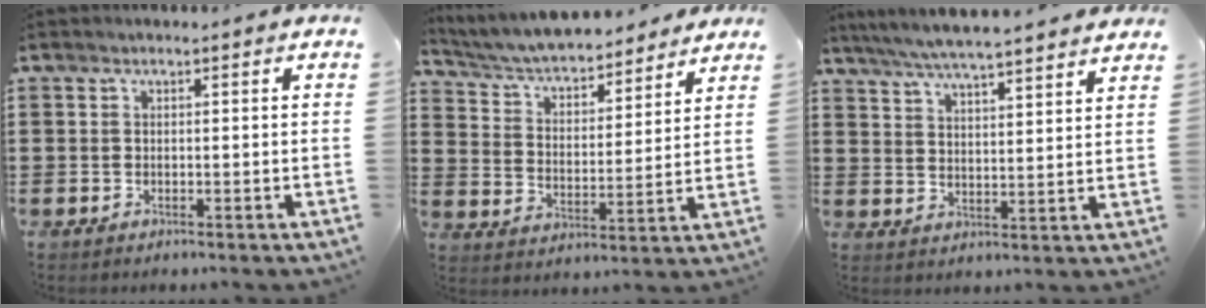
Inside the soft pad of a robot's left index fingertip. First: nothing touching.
{"total": 5.5, "force": [5.3, 0.8, 1.5], "torque": [-0.055, -0.035, 0.087]}
{"total": 5.5, "force": [5.3, -0.1, 1.4], "torque": [-0.050, -0.027, 0.092]}